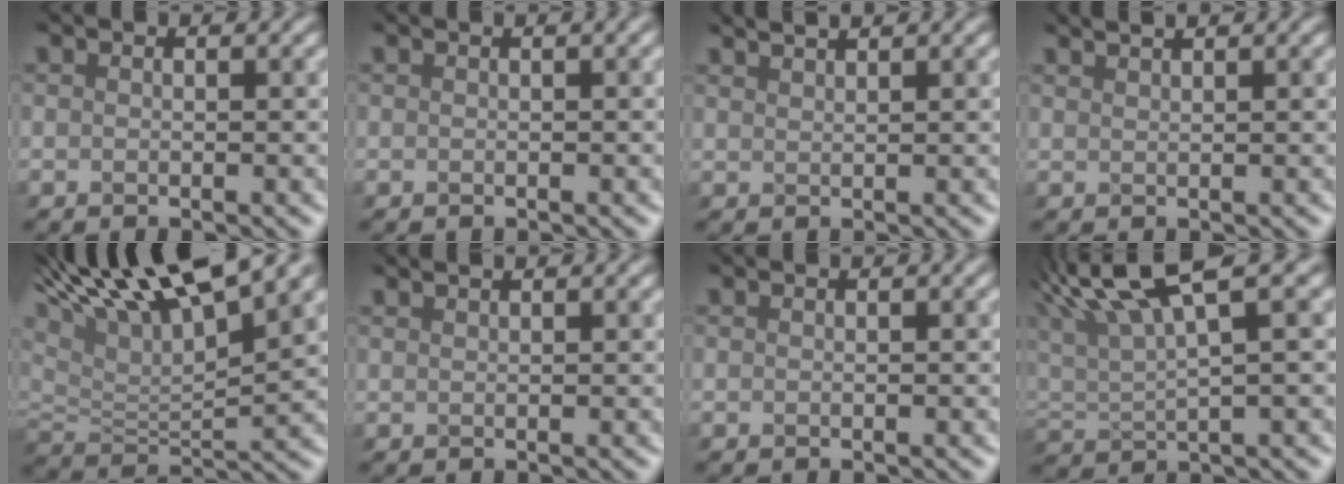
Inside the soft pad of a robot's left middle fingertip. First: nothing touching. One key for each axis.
{"total": 2.1, "fx": 0.9, "fy": 1.0, "fz": 1.6, "tx": -0.010, "ty": 0.025, "tz": 0.005}
{"total": 1.7, "fx": 1.5, "fy": 0.1, "fz": 0.6, "tx": 0.005, "ty": 0.018, "tz": 0.021}
{"total": 1.9, "fx": 1.6, "fy": 0.4, "fz": 1.0, "tx": 0.002, "ty": 0.022, "tz": 0.014}
{"total": 13.6, "fx": 8.1, "fy": 4.6, "fz": 10.0, "tx": -0.229, "ty": 0.043, "tz": 0.161}
{"total": 1.6, "fx": 1.2, "fy": 0.6, "fz": 0.9, "tx": -0.001, "ty": 0.019, "tz": 0.005}
{"total": 0.8, "fx": 0.3, "fy": 0.4, "fz": 0.6, "tx": -0.006, "ty": 0.009, "tz": -0.002}
{"total": 6.1, "fx": 3.3, "fy": 1.1, "fz": 5.0, "tx": -0.110, "ty": 0.027, "tz": 0.080}